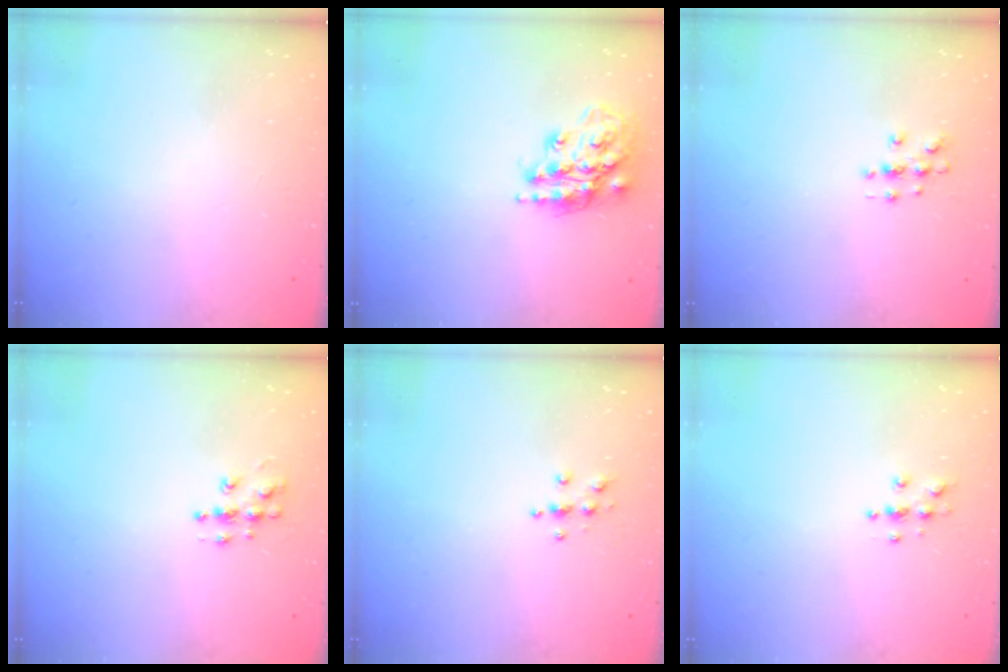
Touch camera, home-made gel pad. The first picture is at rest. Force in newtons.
{"total": 17.5, "press": 17.4, "slide": 1.4}
{"total": 3.0, "press": 3.0, "slide": 0.3}
{"total": 6.2, "press": 6.2, "slide": 0.2}
{"total": 3.8, "press": 3.8, "slide": 0.4}
{"total": 3.8, "press": 3.8, "slide": 0.4}